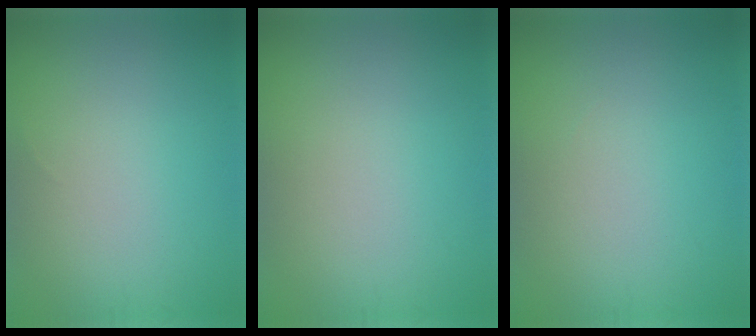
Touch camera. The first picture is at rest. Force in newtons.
{"total": 0.0}
{"total": 0.0}